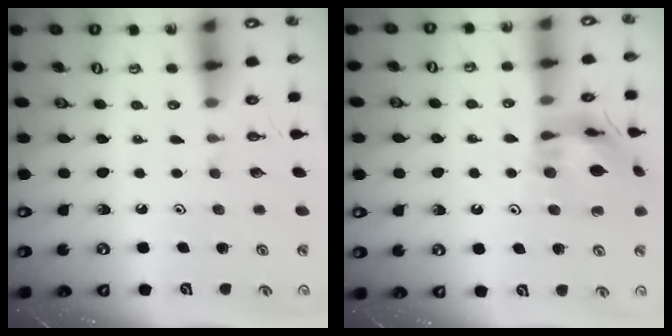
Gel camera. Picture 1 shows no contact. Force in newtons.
{"total": 13.6, "press": 13.6, "slide": 1.3}